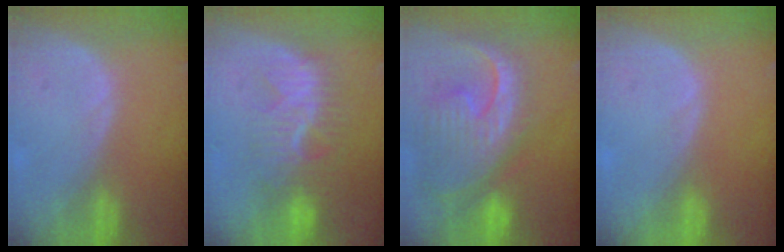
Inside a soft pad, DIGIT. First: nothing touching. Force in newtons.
{"total": 8.6, "press": 8.0, "slide": 2.9}
{"total": 12.8, "press": 11.0, "slide": 6.6}
{"total": 0.0}